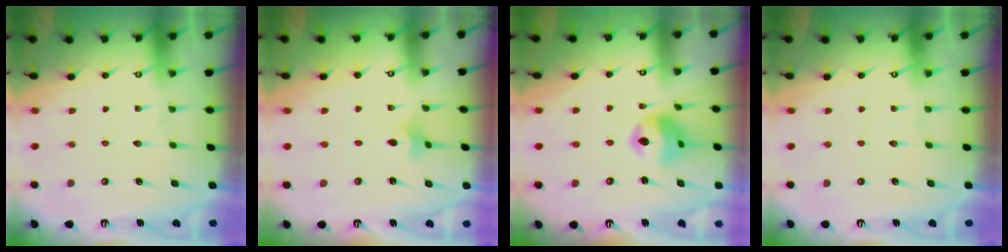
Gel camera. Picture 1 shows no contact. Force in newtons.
{"total": 2.4, "press": 2.4, "slide": 0.5}
{"total": 11.2, "press": 11.1, "slide": 1.4}
{"total": 0.0}